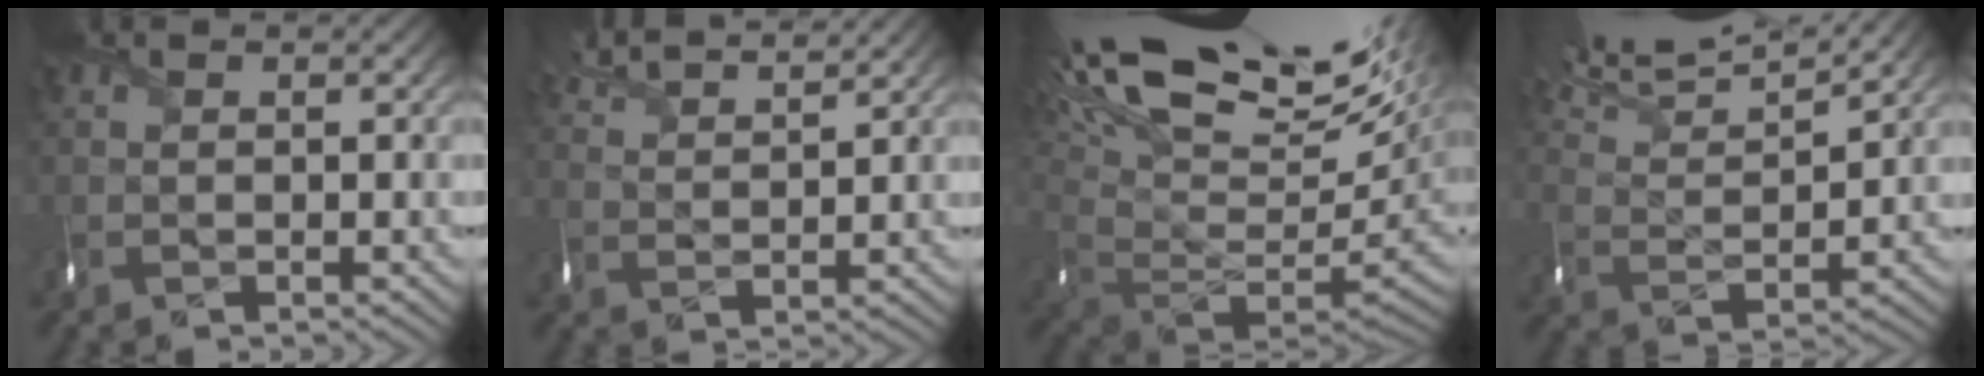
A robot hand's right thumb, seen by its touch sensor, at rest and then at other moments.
{"total": 5.9, "force": [5.3, 0.7, 2.5], "torque": [-0.064, 0.017, 0.097]}
{"total": 18.3, "force": [8.9, 6.9, 14.5], "torque": [-0.232, 0.034, 0.181]}
{"total": 11.1, "force": [9.6, 1.9, 5.3], "torque": [-0.119, 0.020, 0.154]}